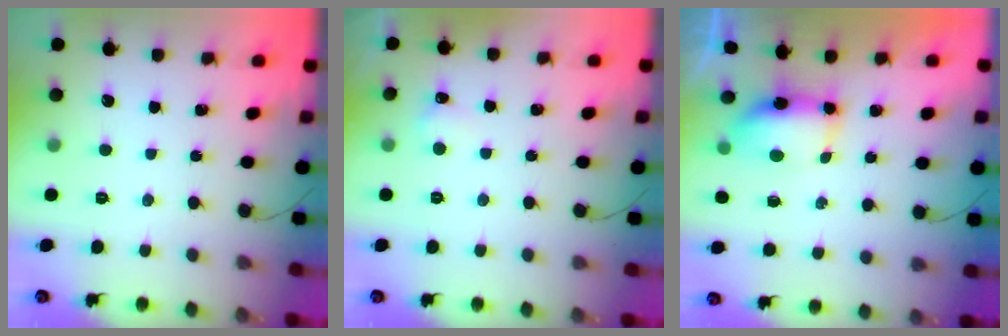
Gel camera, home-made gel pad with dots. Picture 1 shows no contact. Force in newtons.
{"total": 3.9, "press": 3.7, "slide": 1.1}
{"total": 6.9, "press": 6.8, "slide": 0.7}